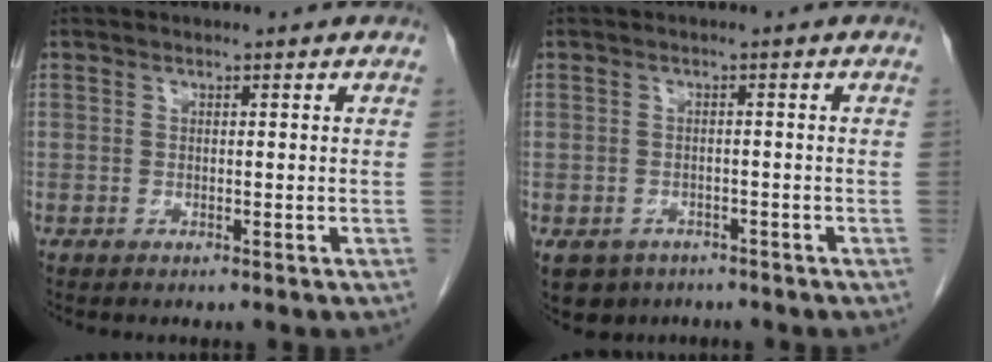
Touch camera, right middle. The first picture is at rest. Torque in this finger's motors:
{"motor_torque": [0.76, -0.49, 0.26, 0.05]}